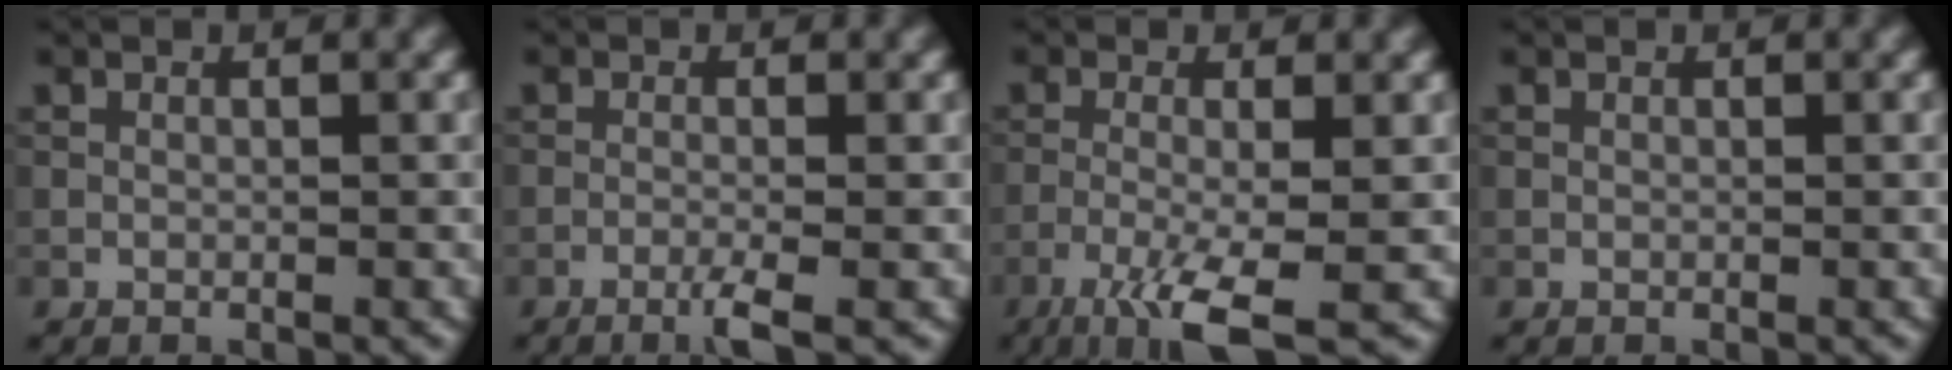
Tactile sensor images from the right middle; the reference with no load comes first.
{"total": 2.1, "force": [-1.0, 0.2, 1.8], "torque": [-0.030, 0.001, -0.027]}
{"total": 6.4, "force": [-3.3, 1.4, 5.3], "torque": [-0.094, -0.004, -0.069]}
{"total": 0.0}